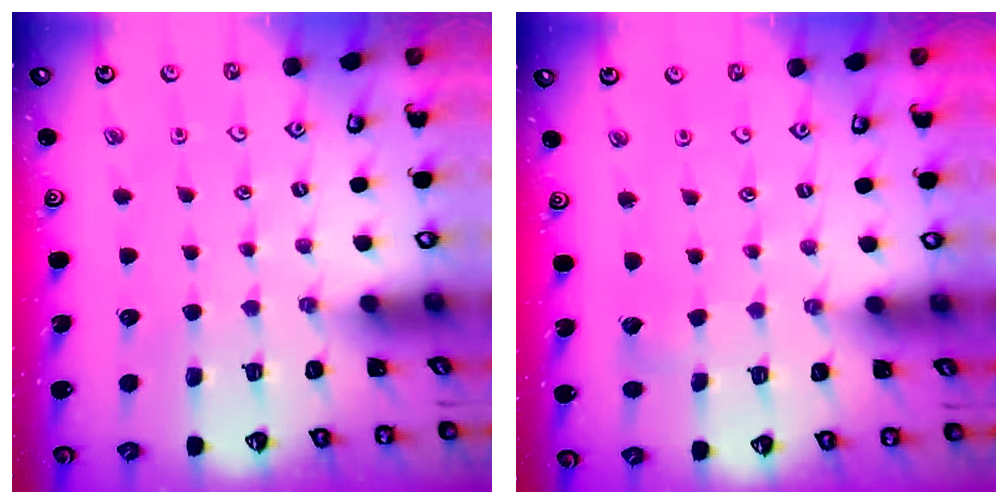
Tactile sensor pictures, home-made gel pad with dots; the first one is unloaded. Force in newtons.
{"total": 2.8, "press": 2.8, "slide": 0.2}